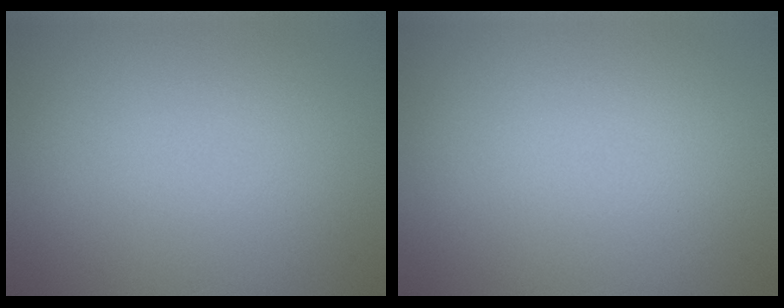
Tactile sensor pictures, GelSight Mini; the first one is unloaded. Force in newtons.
{"total": 0.0}